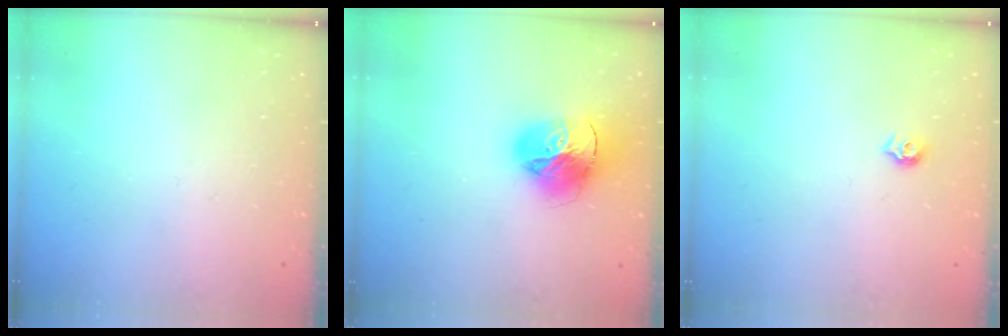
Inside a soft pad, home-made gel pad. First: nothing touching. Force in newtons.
{"total": 18.2, "press": 18.1, "slide": 2.0}
{"total": 5.8, "press": 5.7, "slide": 0.8}